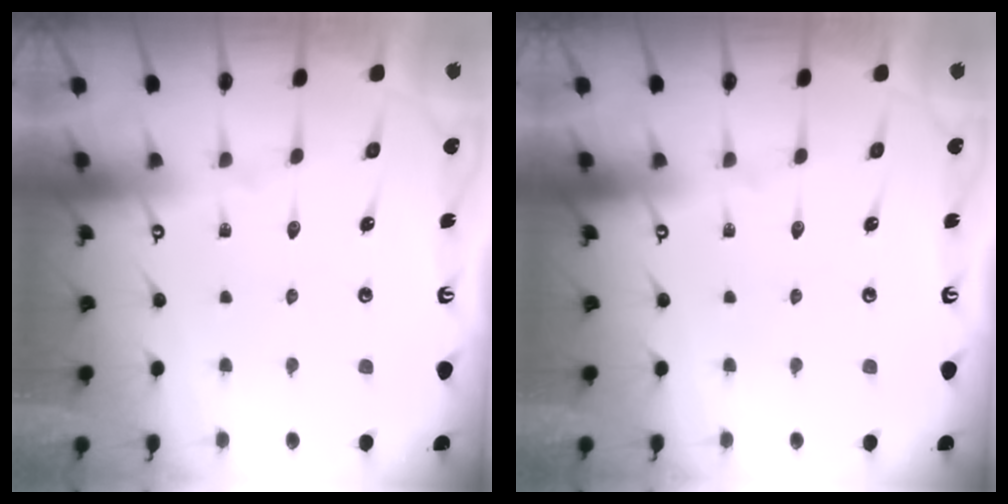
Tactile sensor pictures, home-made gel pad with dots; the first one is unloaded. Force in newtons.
{"total": 0.0}